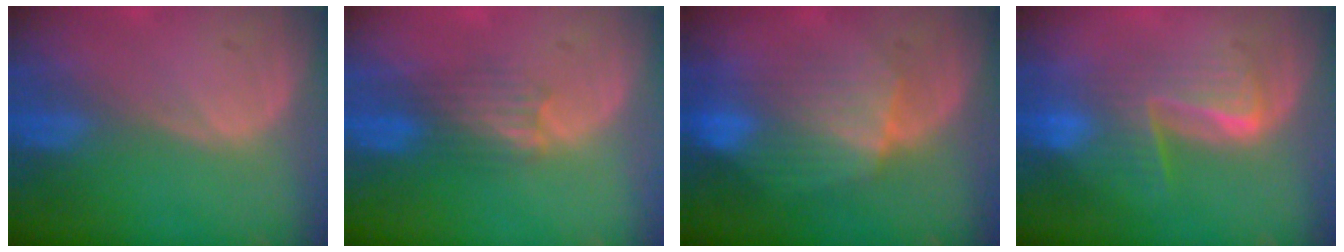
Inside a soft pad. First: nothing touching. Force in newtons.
{"total": 3.2, "press": 3.2, "slide": 0.2}
{"total": 8.5, "press": 8.0, "slide": 3.0}
{"total": 6.3, "press": 6.2, "slide": 1.5}